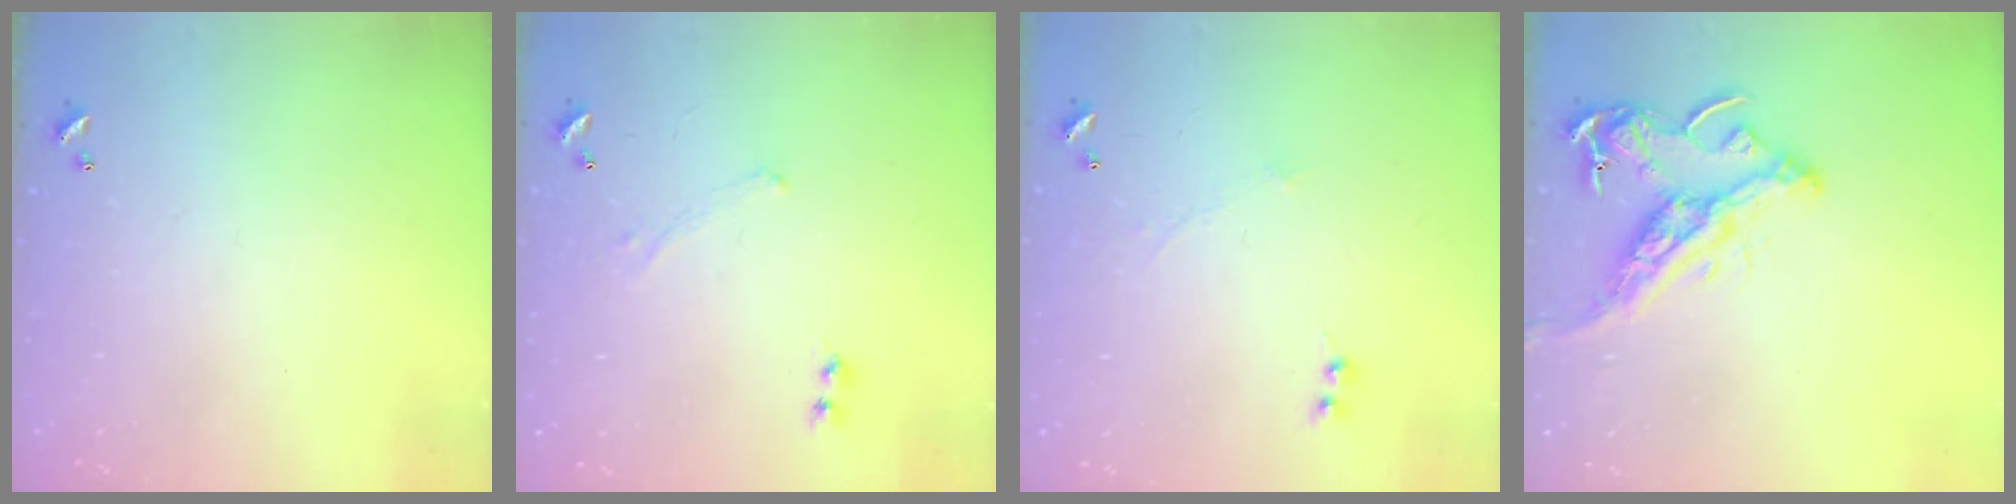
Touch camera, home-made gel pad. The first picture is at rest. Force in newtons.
{"total": 0.7, "press": 0.6, "slide": 0.2}
{"total": 0.0}
{"total": 15.3, "press": 15.2, "slide": 1.8}